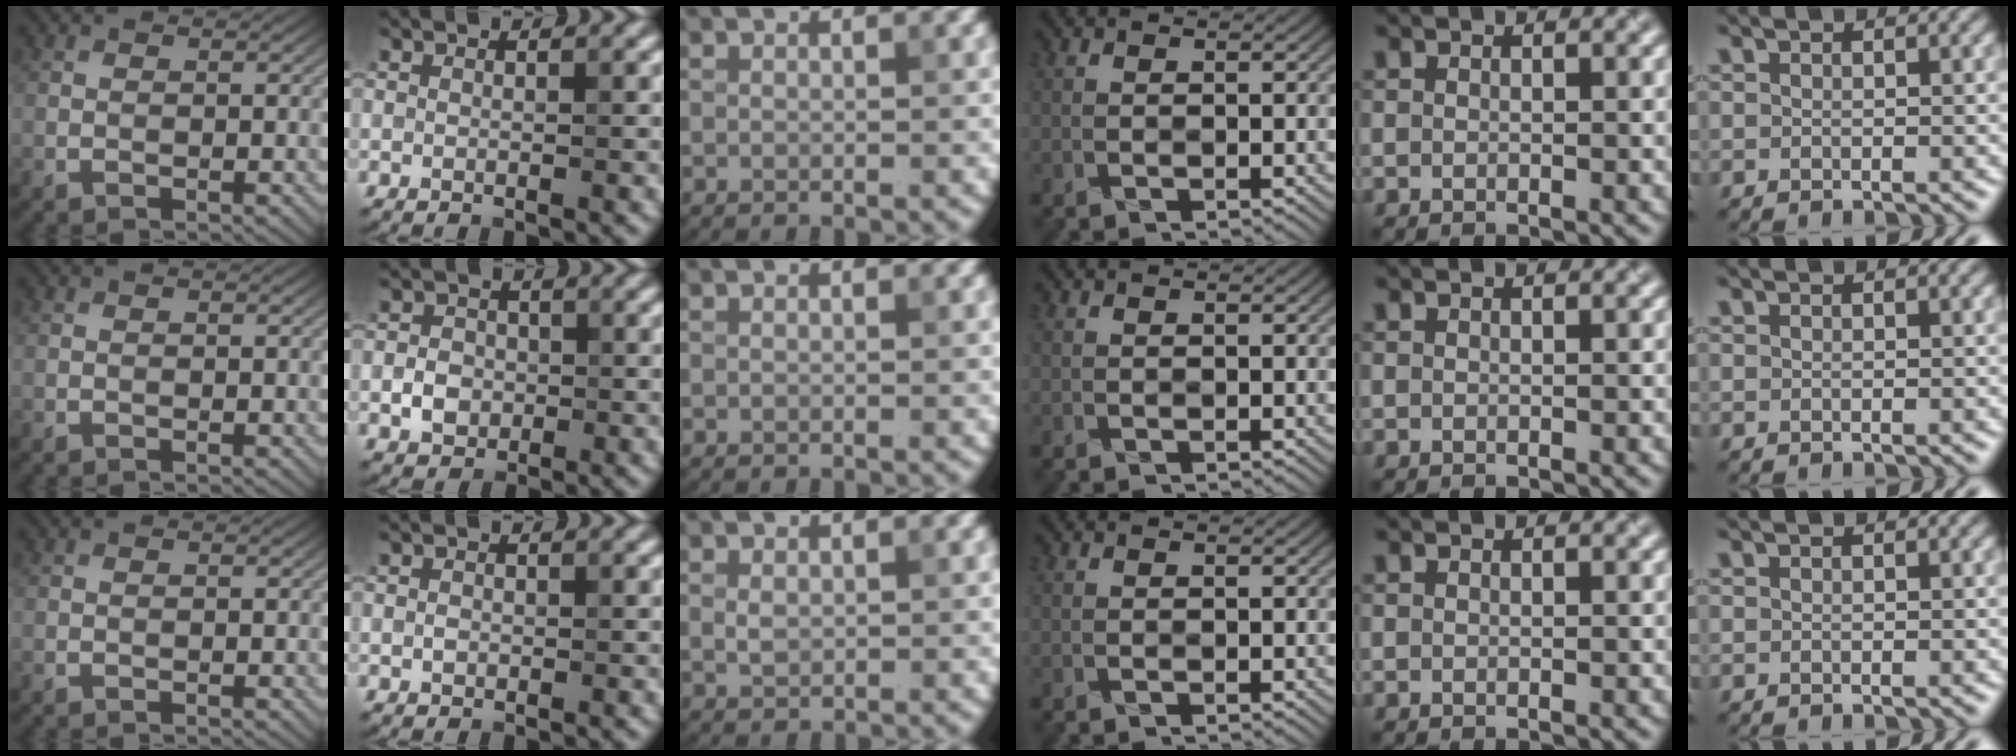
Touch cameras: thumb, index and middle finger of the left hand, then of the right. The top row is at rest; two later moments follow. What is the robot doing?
{"motion": "fold", "object": "envelope"}